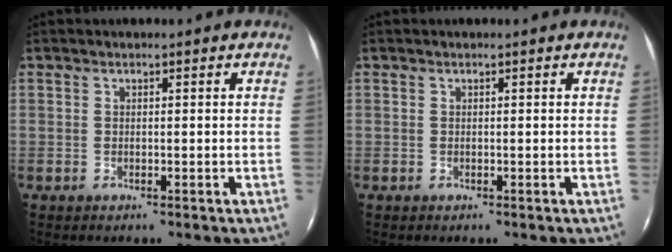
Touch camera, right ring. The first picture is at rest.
{"total": 0.0}